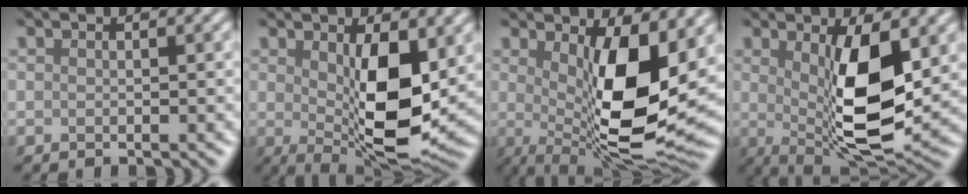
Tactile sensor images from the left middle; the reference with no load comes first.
{"total": 8.7, "force": [0.6, 2.8, 8.2], "torque": [-0.133, -0.016, 0.023]}
{"total": 11.2, "force": [0.9, 3.5, 10.6], "torque": [-0.163, -0.022, 0.025]}
{"total": 8.7, "force": [0.7, 2.7, 8.3], "torque": [-0.136, -0.015, 0.022]}